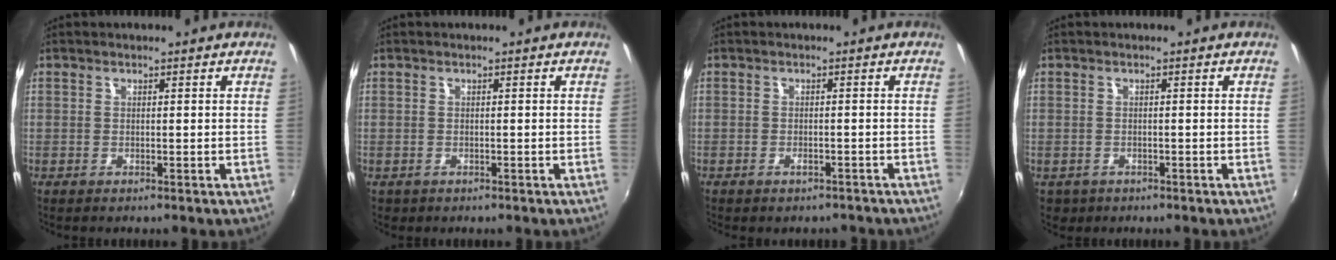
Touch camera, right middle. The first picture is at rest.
{"total": 1.0, "force": [-0.5, 0.8, 0.3], "torque": [-0.009, -0.002, -0.005]}
{"total": 2.7, "force": [-2.2, 1.1, 1.0], "torque": [-0.018, -0.004, -0.027]}
{"total": 2.9, "force": [-1.1, 2.4, 1.1], "torque": [-0.028, -0.004, -0.011]}